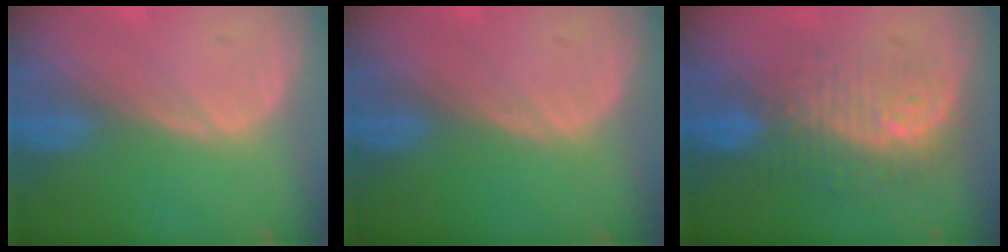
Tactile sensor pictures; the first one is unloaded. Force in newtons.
{"total": 0.0}
{"total": 9.2, "press": 9.0, "slide": 1.8}